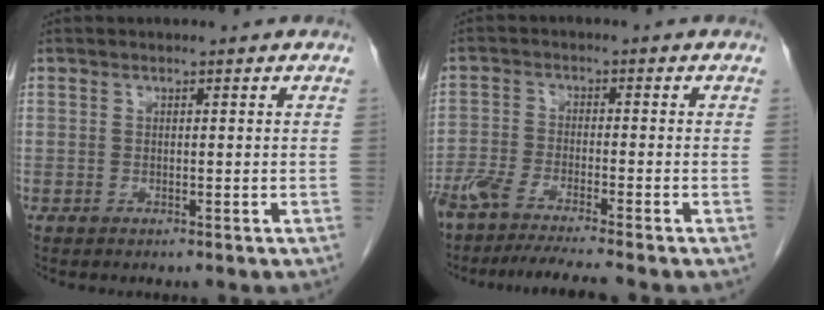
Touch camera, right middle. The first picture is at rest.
{"total": 10.1, "force": [-8.7, -0.7, 5.1], "torque": [-0.078, -0.026, -0.144]}